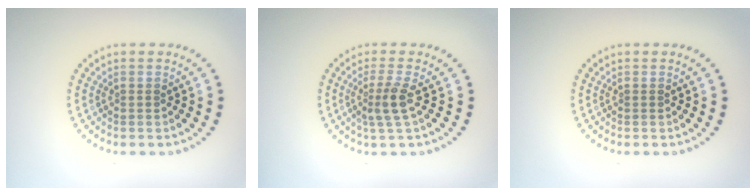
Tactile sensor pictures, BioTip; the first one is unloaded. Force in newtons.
{"total": 2.3, "press": 1.7, "slide": 1.5}
{"total": 0.0}